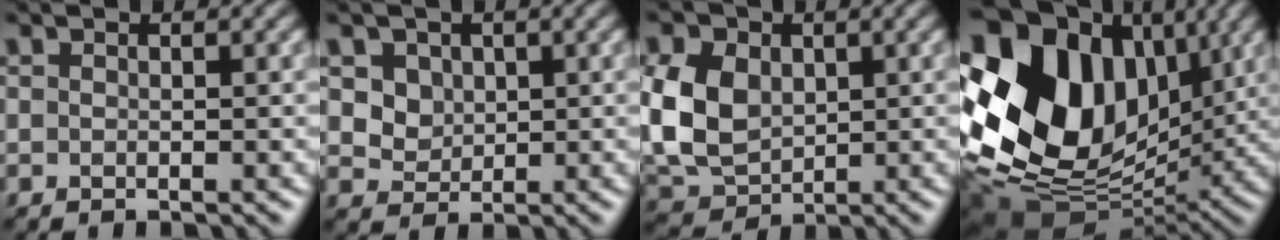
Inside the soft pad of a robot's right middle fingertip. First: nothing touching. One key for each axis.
{"total": 3.2, "fx": 1.7, "fy": 2.5, "fz": 1.1, "tx": -0.044, "ty": -0.004, "tz": 0.045}
{"total": 7.3, "fx": 1.1, "fy": 5.5, "fz": 4.6, "tx": -0.125, "ty": 0.009, "tz": 0.015}
{"total": 17.2, "fx": 3.4, "fy": 12.8, "fz": 10.9, "tx": -0.234, "ty": 0.008, "tz": 0.071}